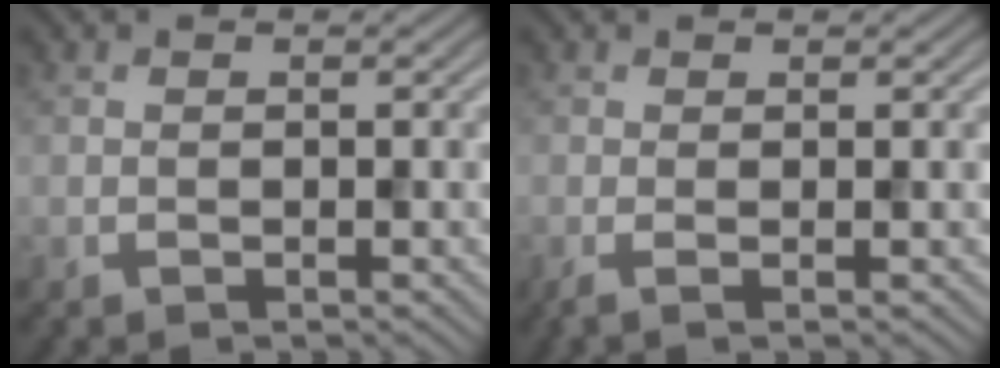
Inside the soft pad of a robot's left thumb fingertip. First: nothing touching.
{"total": 1.9, "force": [-0.2, 0.5, 1.8], "torque": [-0.029, 0.000, -0.005]}